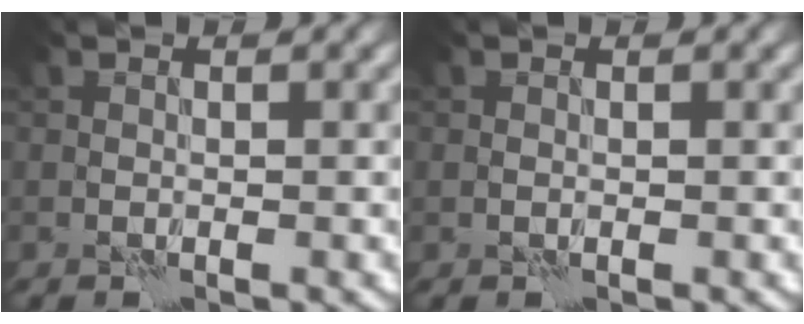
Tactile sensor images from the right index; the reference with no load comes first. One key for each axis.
{"total": 0.0}